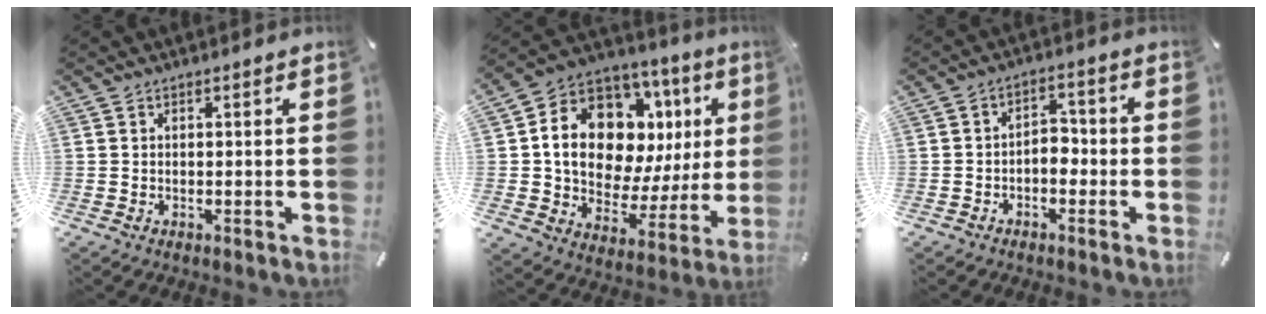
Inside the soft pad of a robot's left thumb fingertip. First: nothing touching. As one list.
[{"total": 17.0, "force": [5.9, 11.5, 11.1], "torque": [-0.176, -0.045, 0.104]}, {"total": 4.1, "force": [-1.9, 2.6, 2.6], "torque": [-0.047, 0.017, -0.038]}]